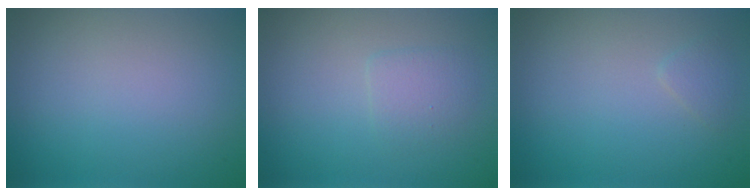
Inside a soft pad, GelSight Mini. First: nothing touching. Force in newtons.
{"total": 1.6, "press": 1.6, "slide": 0.1}
{"total": 0.8, "press": 0.8, "slide": 0.1}